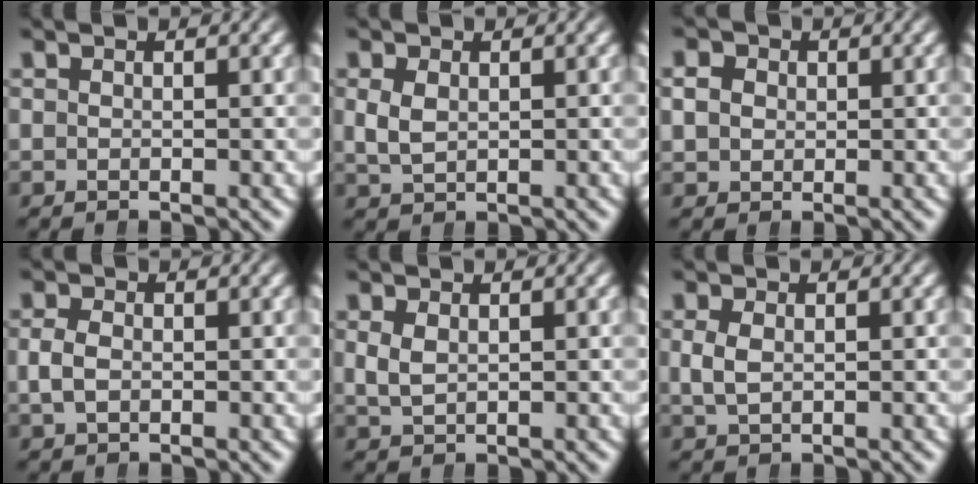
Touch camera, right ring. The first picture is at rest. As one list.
[{"total": 2.8, "force": [0.4, 2.3, 1.6], "torque": [-0.043, -0.008, 0.015]}, {"total": 2.7, "force": [0.8, 2.3, 1.2], "torque": [-0.027, -0.003, 0.021]}, {"total": 1.6, "force": [-0.2, 1.1, 1.2], "torque": [-0.032, -0.004, 0.001]}, {"total": 2.3, "force": [0.5, 1.8, 1.4], "torque": [-0.037, -0.008, 0.017]}, {"total": 2.1, "force": [0.2, 1.5, 1.5], "torque": [-0.040, -0.006, 0.011]}]